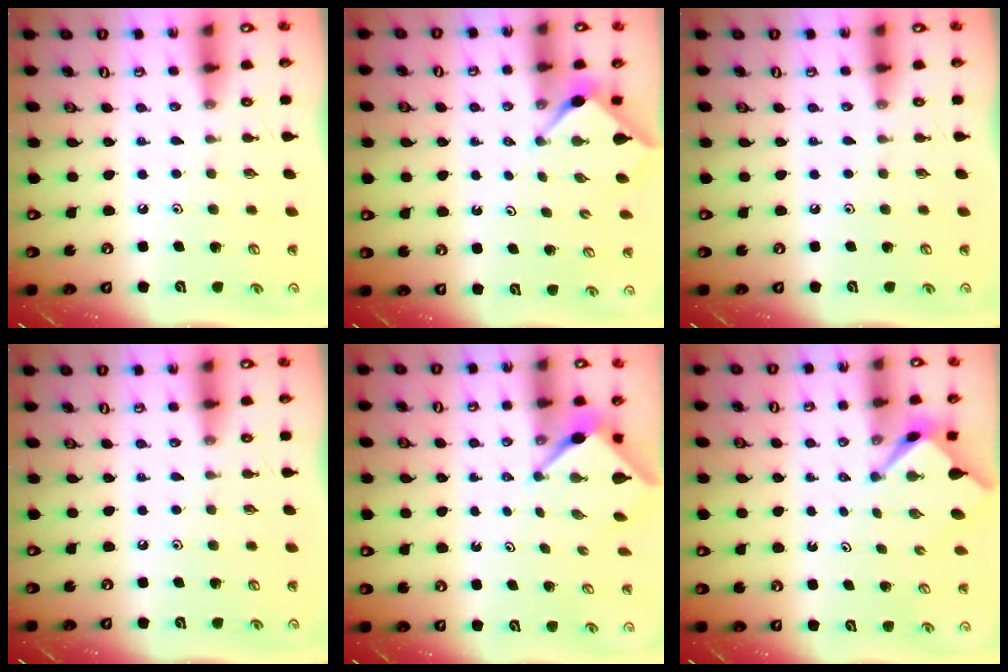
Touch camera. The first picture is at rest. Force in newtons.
{"total": 2.9, "press": 2.8, "slide": 0.3}
{"total": 0.0}
{"total": 0.0}
{"total": 3.0, "press": 3.0, "slide": 0.2}
{"total": 2.7, "press": 2.7, "slide": 0.3}